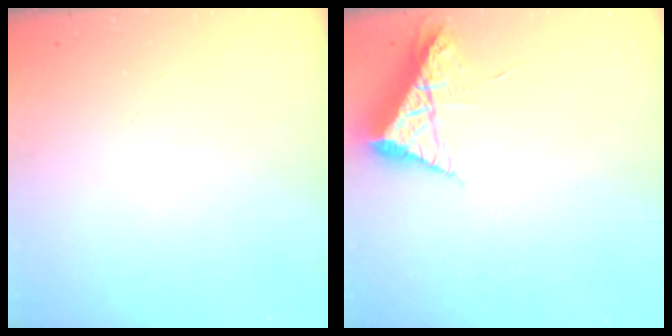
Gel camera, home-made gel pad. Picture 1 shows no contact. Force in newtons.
{"total": 7.9, "press": 7.8, "slide": 0.7}